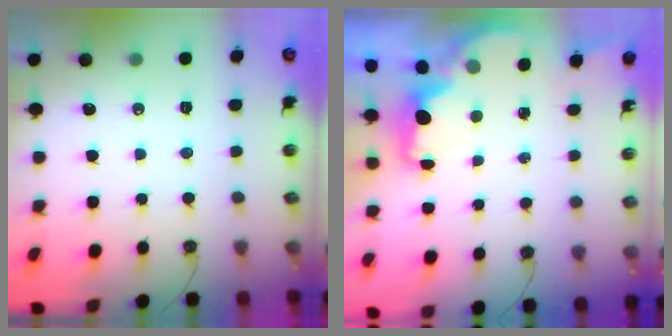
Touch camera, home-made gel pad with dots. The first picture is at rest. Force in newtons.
{"total": 2.2, "press": 2.1, "slide": 0.6}